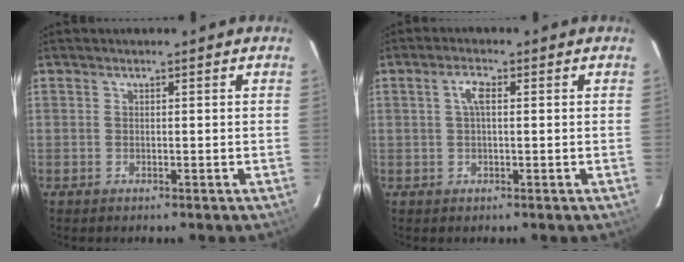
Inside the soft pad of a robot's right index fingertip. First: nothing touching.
{"total": 2.7, "force": [0.5, 0.9, 2.5], "torque": [-0.052, 0.009, 0.009]}